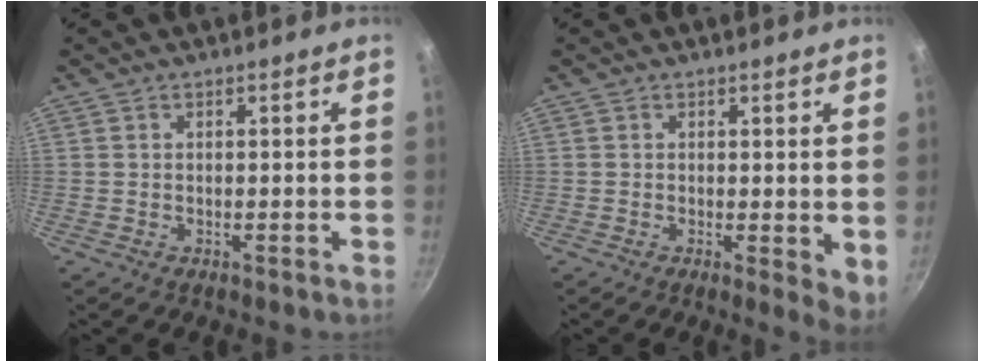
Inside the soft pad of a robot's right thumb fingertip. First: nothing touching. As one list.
[{"total": 4.1, "force": [0.4, 1.6, 3.7], "torque": [-0.044, -0.011, 0.005]}]